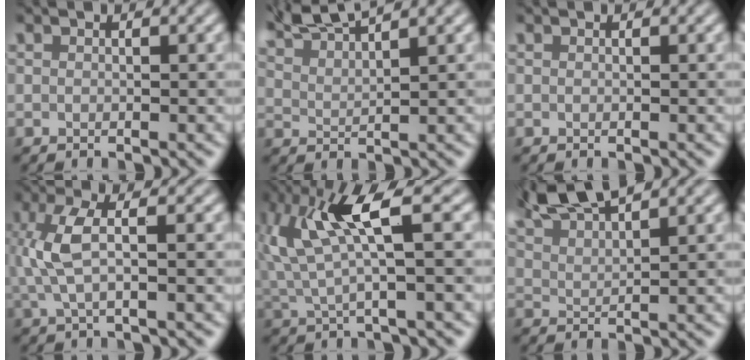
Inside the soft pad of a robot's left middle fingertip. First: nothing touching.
{"total": 5.7, "force": [5.1, 0.9, 2.4], "torque": [-0.043, 0.017, 0.084]}
{"total": 0.0}
{"total": 4.0, "force": [0.6, 1.3, 3.8], "torque": [-0.087, 0.006, 0.011]}
{"total": 6.5, "force": [2.2, 1.0, 6.0], "torque": [-0.133, 0.003, 0.046]}
{"total": 5.6, "force": [4.8, 1.0, 2.7], "torque": [-0.044, 0.016, 0.084]}